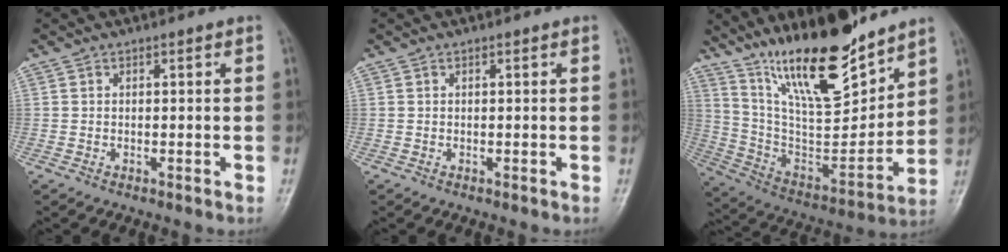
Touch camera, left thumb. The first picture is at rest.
{"total": 0.0}
{"total": 22.2, "force": [16.2, 6.3, 13.9], "torque": [-0.198, -0.090, 0.293]}